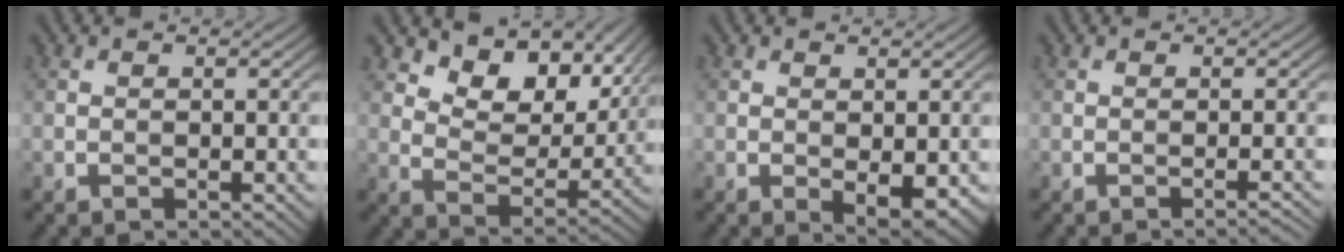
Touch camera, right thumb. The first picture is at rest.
{"total": 10.3, "force": [6.8, 5.5, 5.4], "torque": [-0.108, -0.009, 0.110]}
{"total": 3.1, "force": [-0.4, 1.4, 2.8], "torque": [-0.044, -0.008, 0.000]}
{"total": 1.4, "force": [-0.6, 0.2, 1.2], "torque": [-0.010, 0.004, -0.020]}